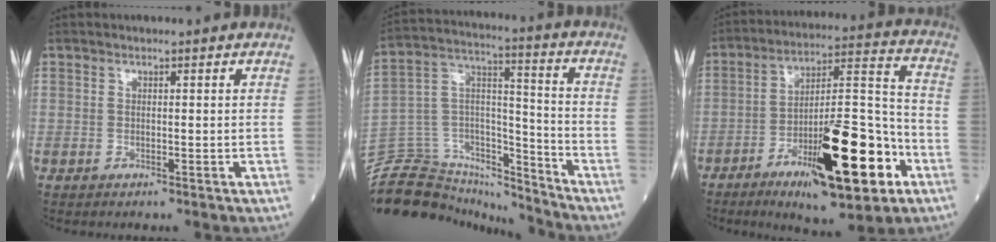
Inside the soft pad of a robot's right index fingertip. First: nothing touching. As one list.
[{"total": 20.4, "force": [-19.4, 5.1, 3.3], "torque": [-0.073, 0.071, -0.312]}, {"total": 19.7, "force": [-8.8, 4.1, 17.1], "torque": [-0.270, -0.001, -0.131]}]